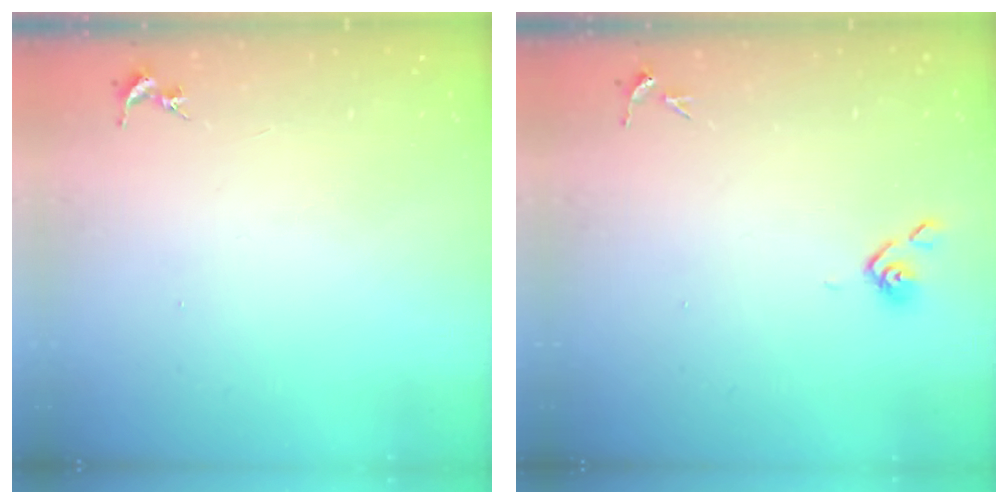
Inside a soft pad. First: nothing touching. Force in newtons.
{"total": 4.3, "press": 4.2, "slide": 0.9}